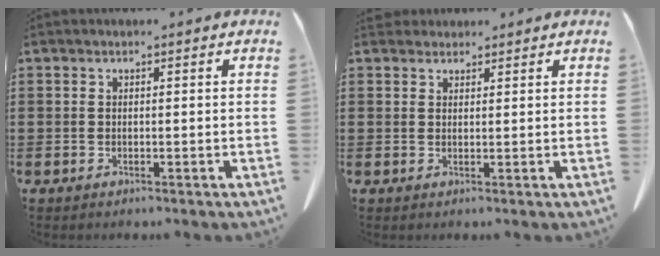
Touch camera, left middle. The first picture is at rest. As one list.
[{"total": 2.0, "force": [1.9, 0.8, 0.2], "torque": [-0.002, -0.002, 0.037]}]